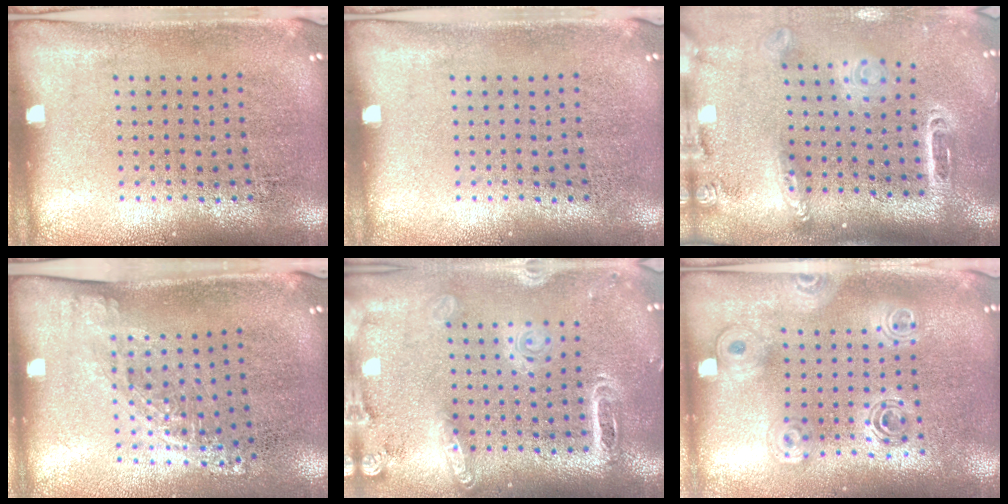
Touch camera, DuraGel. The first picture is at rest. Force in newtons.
{"total": 0.0}
{"total": 2.7, "press": 1.9, "slide": 1.8}
{"total": 1.3, "press": 1.0, "slide": 0.9}
{"total": 2.0, "press": 1.8, "slide": 0.8}
{"total": 1.6, "press": 1.4, "slide": 0.8}